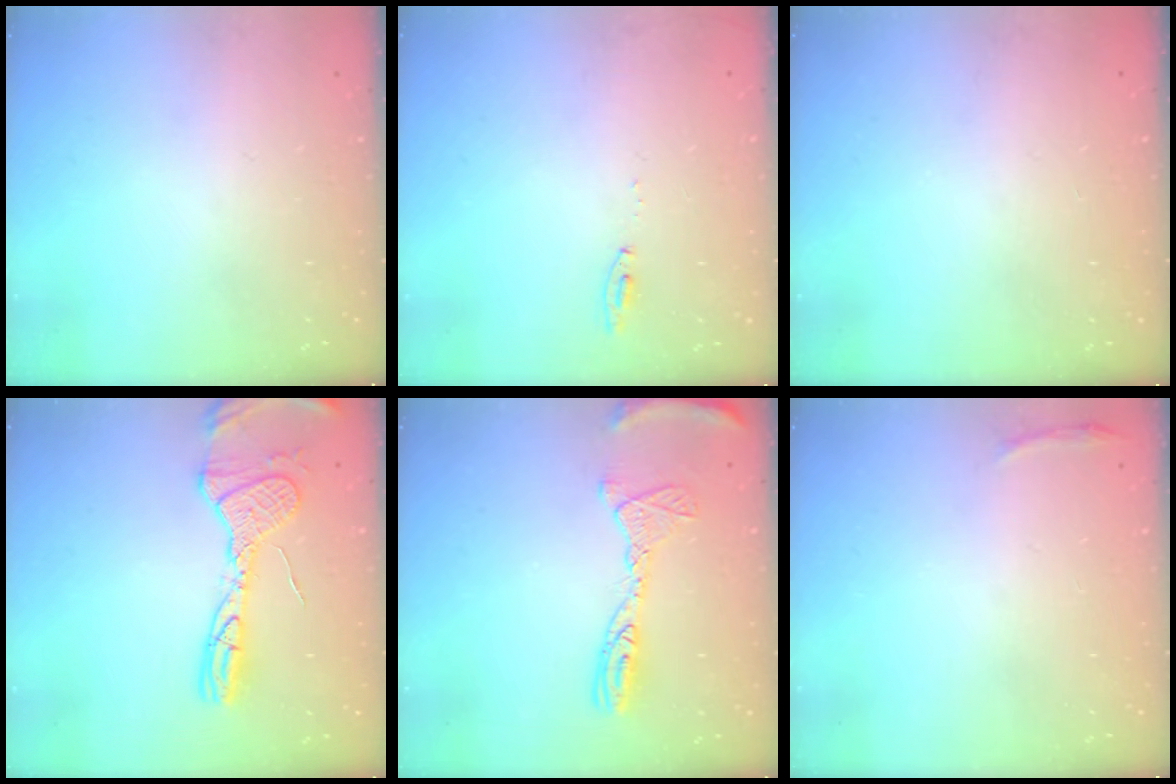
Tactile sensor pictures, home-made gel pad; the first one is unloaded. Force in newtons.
{"total": 4.6, "press": 4.6, "slide": 0.5}
{"total": 0.0}
{"total": 14.2, "press": 14.2, "slide": 1.3}
{"total": 12.9, "press": 12.8, "slide": 1.2}
{"total": 3.0, "press": 1.9, "slide": 2.3}